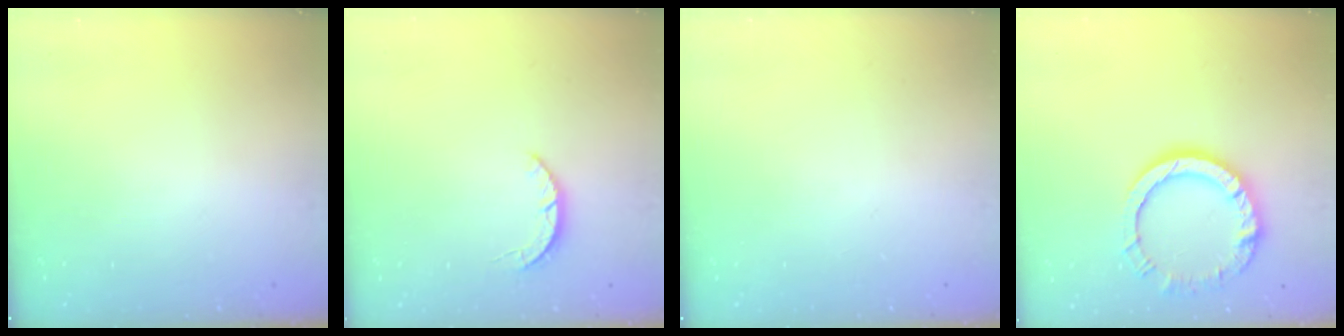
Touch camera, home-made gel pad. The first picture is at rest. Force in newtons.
{"total": 2.2, "press": 2.2, "slide": 0.4}
{"total": 0.0}
{"total": 11.5, "press": 11.5, "slide": 1.0}